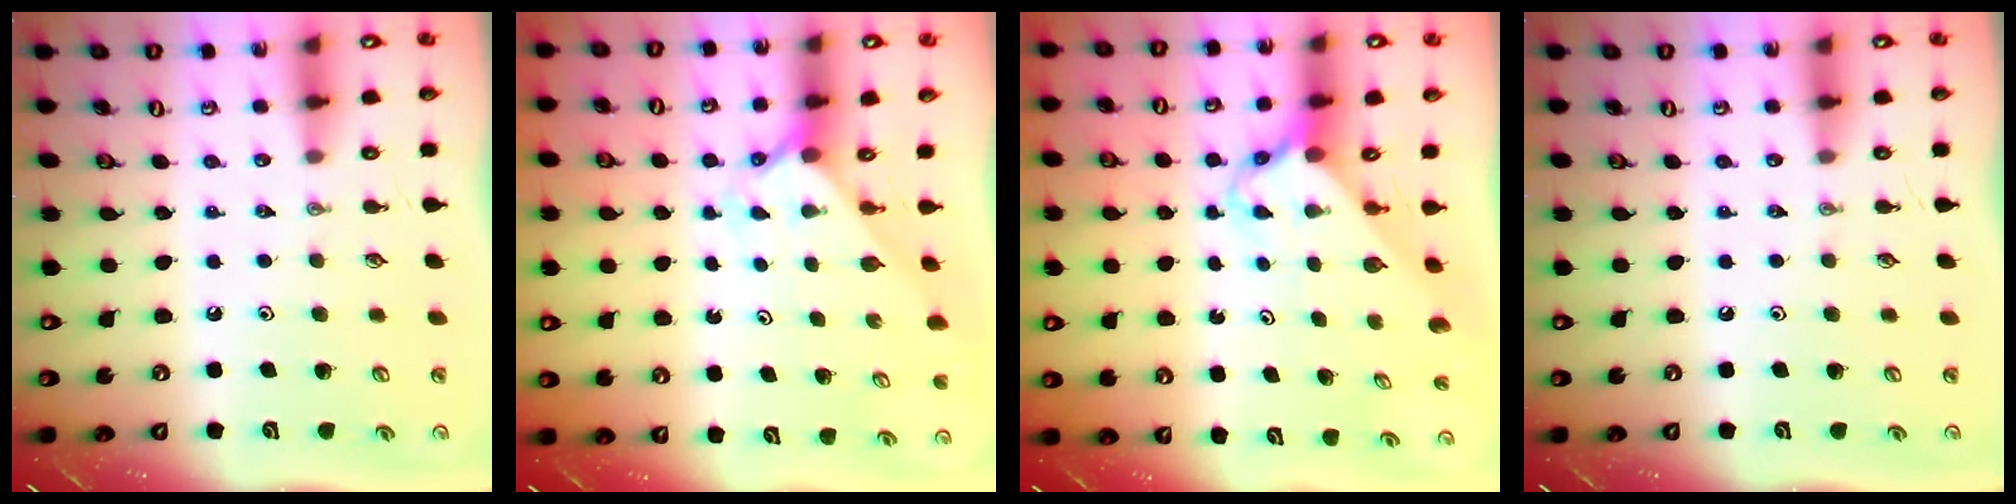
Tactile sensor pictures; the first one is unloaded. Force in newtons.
{"total": 2.0, "press": 2.0, "slide": 0.2}
{"total": 2.6, "press": 2.6, "slide": 0.2}
{"total": 0.0}